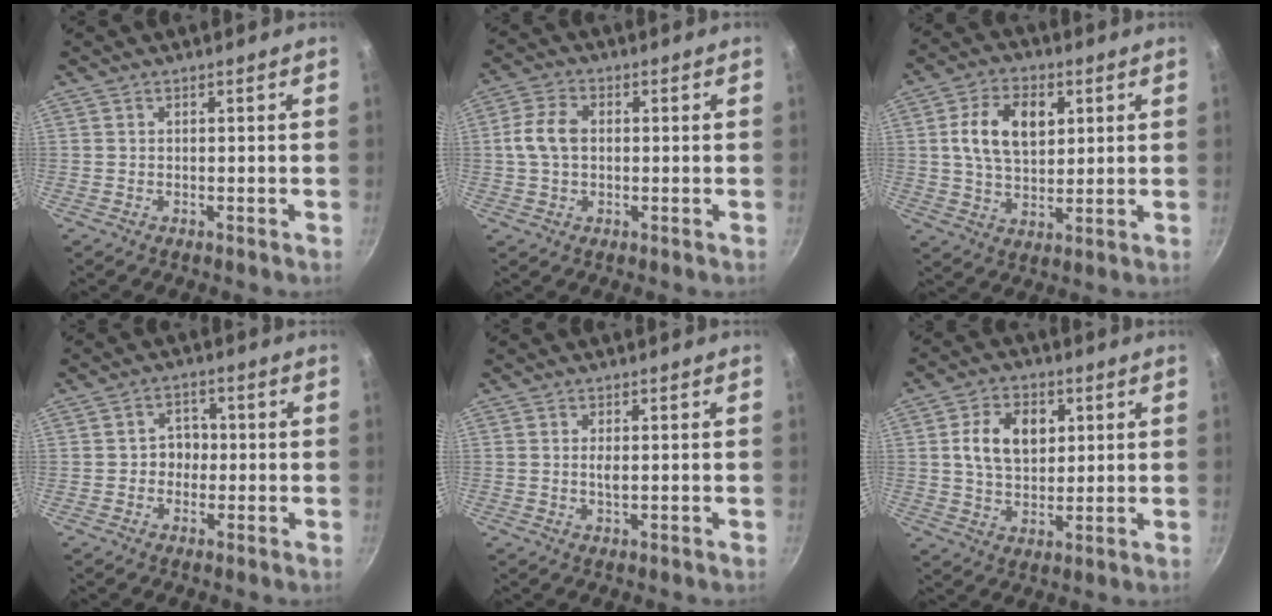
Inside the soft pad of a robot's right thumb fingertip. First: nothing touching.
{"total": 6.5, "force": [0.3, 4.5, 4.8], "torque": [-0.091, 0.017, 0.000]}
{"total": 11.7, "force": [2.9, 7.5, 8.5], "torque": [-0.134, 0.000, 0.047]}
{"total": 4.1, "force": [-0.5, 3.6, 2.0], "torque": [0.004, 0.010, -0.010]}
{"total": 1.7, "force": [0.1, 0.7, 1.5], "torque": [-0.028, -0.001, 0.001]}
{"total": 10.5, "force": [2.5, 7.2, 7.2], "torque": [-0.103, -0.002, 0.040]}